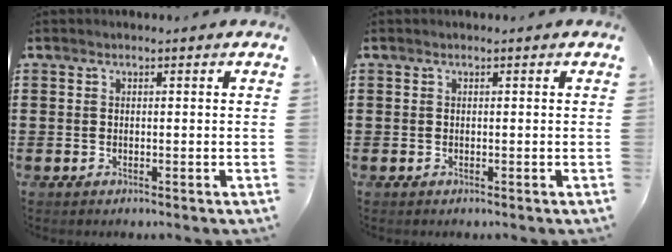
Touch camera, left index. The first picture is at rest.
{"total": 0.0}